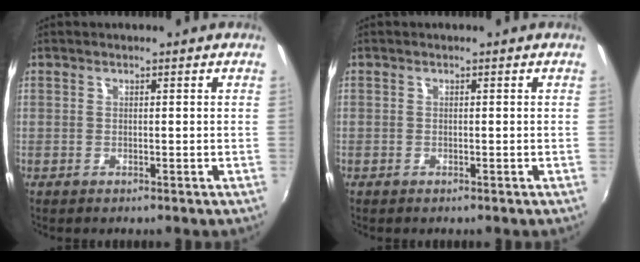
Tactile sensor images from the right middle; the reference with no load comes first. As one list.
[{"total": 0.0}]